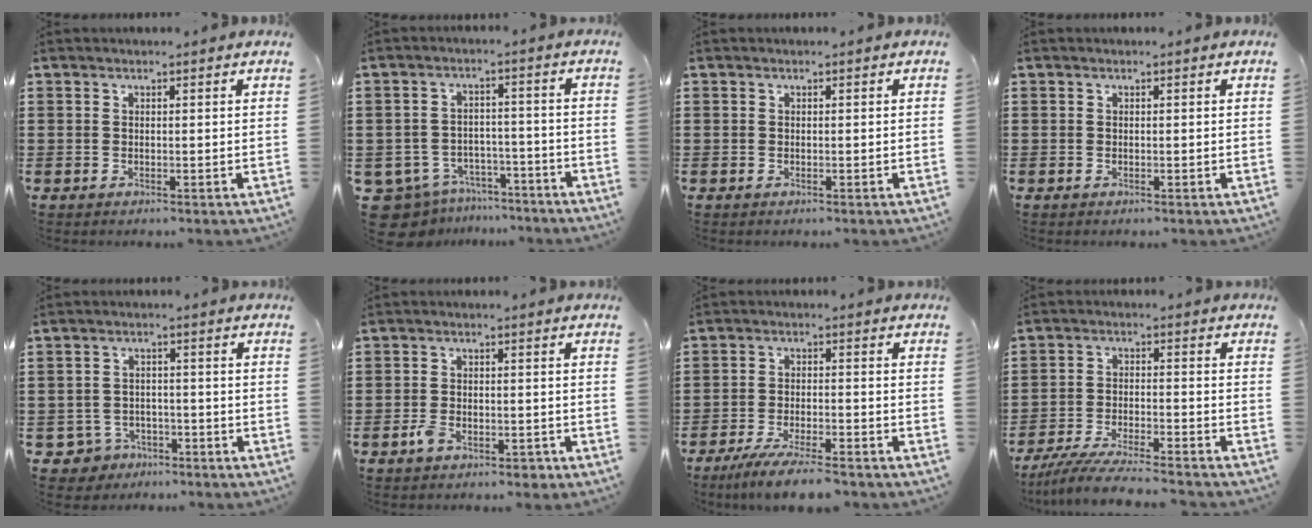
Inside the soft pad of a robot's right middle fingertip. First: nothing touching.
{"total": 6.8, "force": [-6.3, 2.5, 1.0], "torque": [-0.040, 0.017, -0.131]}
{"total": 0.0}
{"total": 0.0}
{"total": 3.6, "force": [-3.0, 1.8, 0.5], "torque": [-0.032, 0.000, -0.068]}
{"total": 3.2, "force": [-2.1, 1.5, 1.9], "torque": [-0.046, 0.000, -0.043]}
{"total": 5.7, "force": [-5.0, 0.2, 2.8], "torque": [-0.063, -0.014, -0.095]}
{"total": 6.5, "force": [-6.1, 0.2, 2.3], "torque": [-0.053, -0.009, -0.119]}